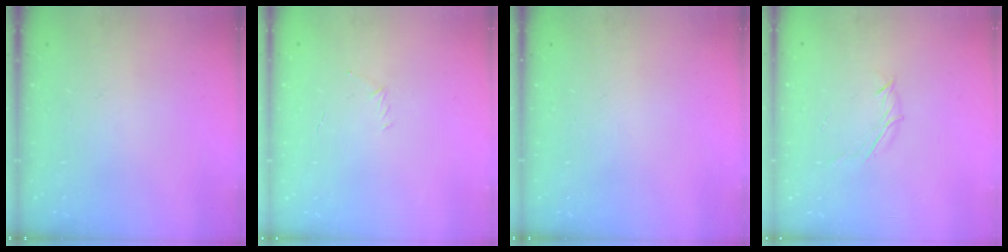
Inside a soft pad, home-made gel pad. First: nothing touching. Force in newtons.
{"total": 2.9, "press": 2.8, "slide": 0.8}
{"total": 0.0}
{"total": 3.9, "press": 3.8, "slide": 0.8}